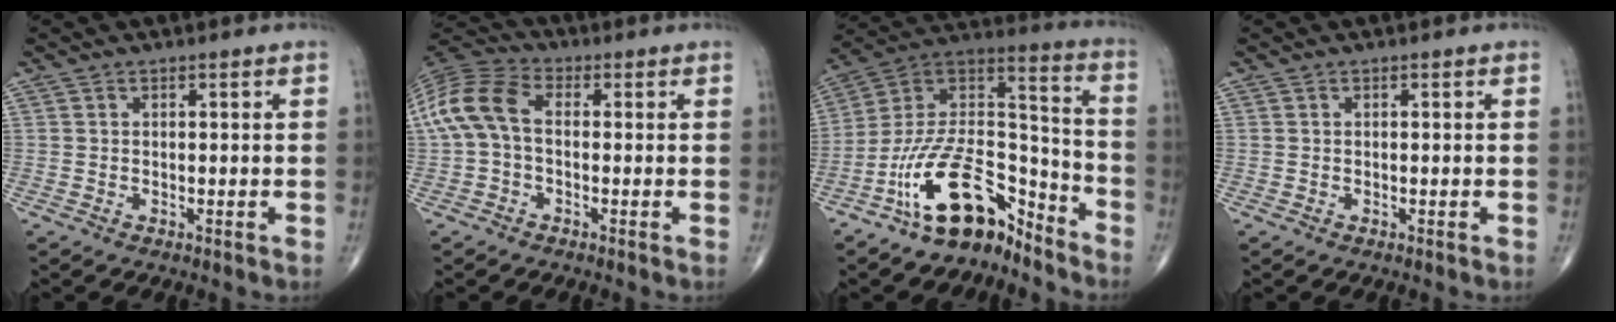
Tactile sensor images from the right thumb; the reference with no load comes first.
{"total": 10.4, "force": [0.1, 6.4, 8.2], "torque": [-0.178, 0.030, -0.008]}
{"total": 18.7, "force": [-13.0, 8.4, 10.6], "torque": [-0.160, 0.114, -0.235]}
{"total": 0.0}